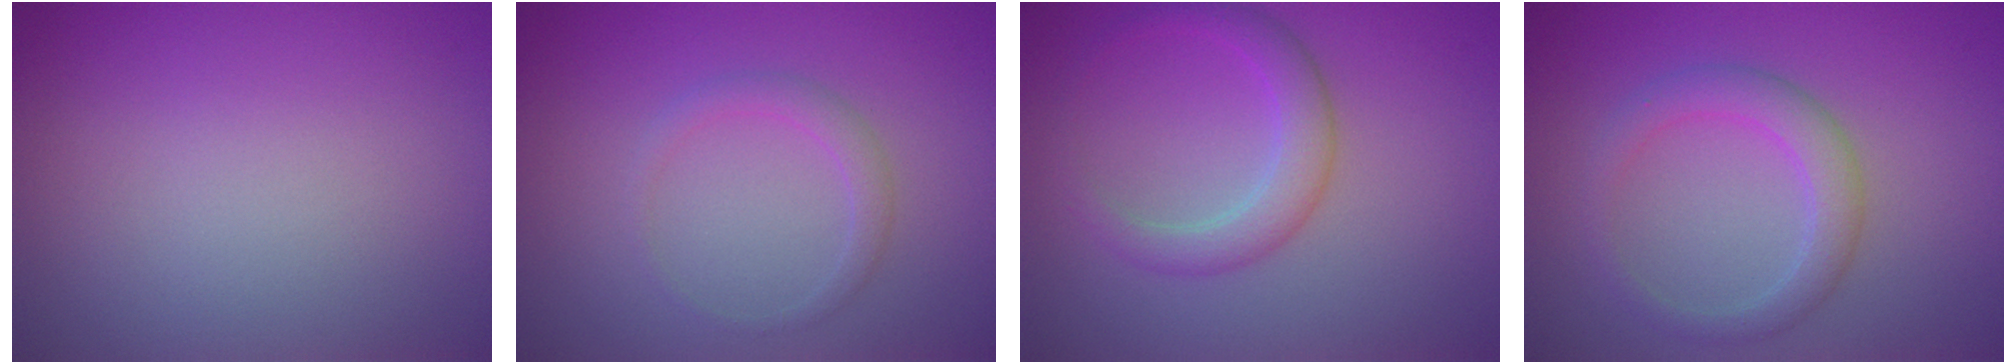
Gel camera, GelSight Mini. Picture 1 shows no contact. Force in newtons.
{"total": 1.5, "press": 1.5, "slide": 0.1}
{"total": 2.9, "press": 2.9, "slide": 0.1}
{"total": 2.9, "press": 2.9, "slide": 0.2}